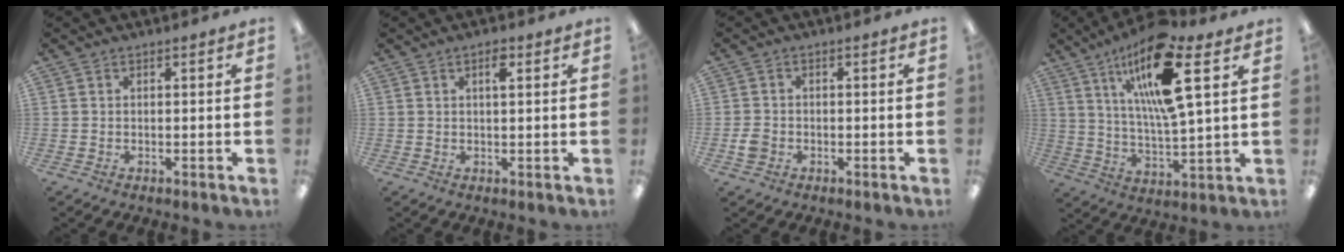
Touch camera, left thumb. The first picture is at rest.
{"total": 2.6, "force": [1.4, 0.8, 2.0], "torque": [-0.029, 0.000, 0.019]}
{"total": 2.7, "force": [-0.8, 2.2, 1.3], "torque": [-0.021, 0.007, -0.015]}
{"total": 18.6, "force": [9.9, 4.8, 15.0], "torque": [-0.276, -0.033, 0.154]}